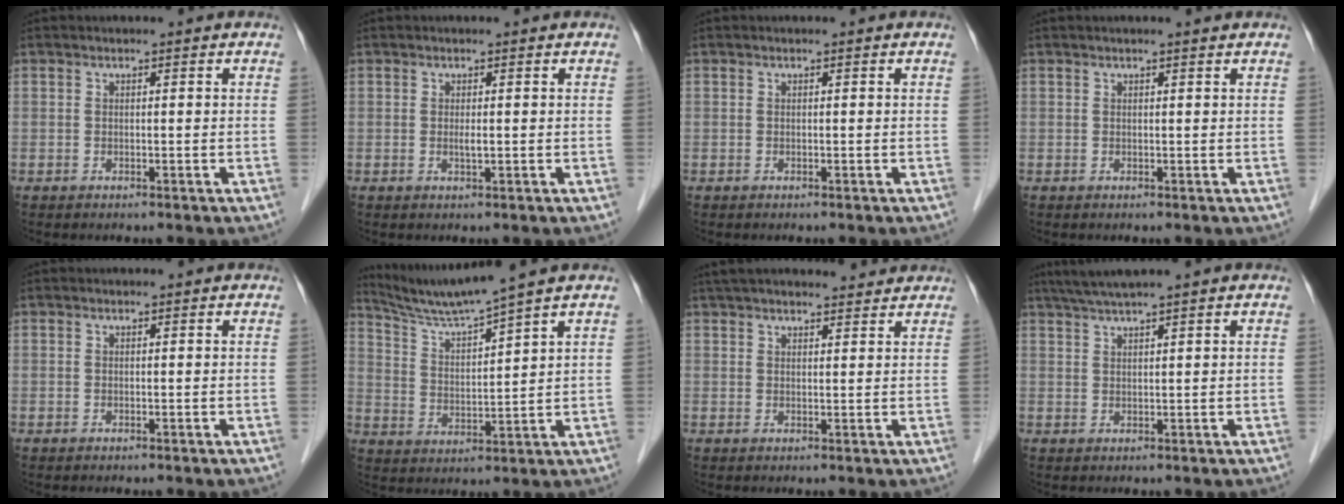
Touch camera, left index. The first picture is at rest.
{"total": 1.0, "force": [0.0, 0.1, 1.0], "torque": [-0.022, -0.003, 0.001]}
{"total": 0.0}
{"total": 1.6, "force": [1.3, -0.2, 0.9], "torque": [-0.013, 0.012, 0.021]}
{"total": 0.0}
{"total": 8.5, "force": [7.5, -2.4, 3.1], "torque": [-0.067, -0.006, 0.148]}
{"total": 13.8, "force": [12.5, 2.6, 5.2], "torque": [-0.077, 0.043, 0.177]}
{"total": 4.4, "force": [3.5, -1.0, 2.4], "torque": [-0.048, 0.017, 0.068]}